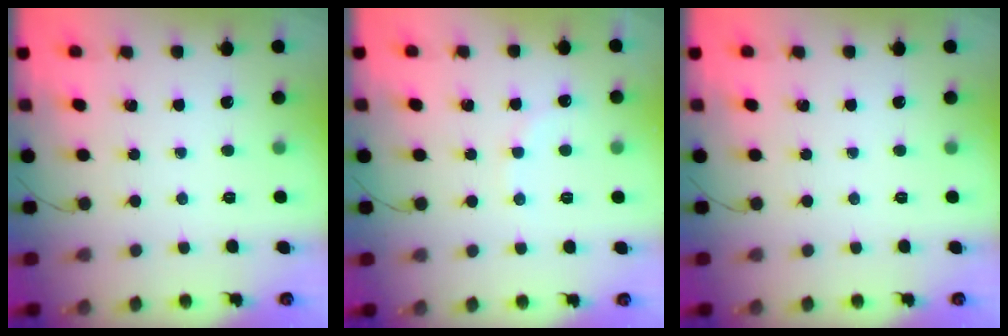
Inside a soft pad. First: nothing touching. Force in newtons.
{"total": 4.8, "press": 4.6, "slide": 1.3}
{"total": 0.0}